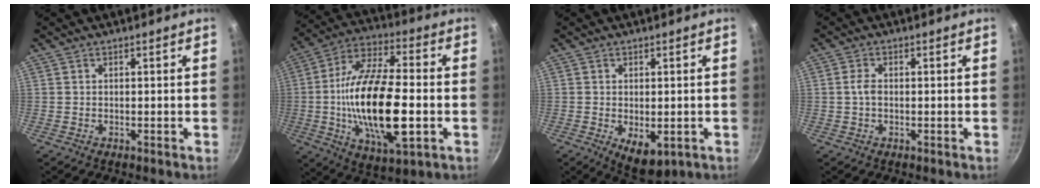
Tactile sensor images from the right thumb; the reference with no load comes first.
{"total": 23.4, "force": [-3.2, 9.5, 21.1], "torque": [-0.391, 0.014, -0.063]}
{"total": 6.6, "force": [-1.5, 3.7, 5.2], "torque": [-0.065, -0.010, -0.010]}
{"total": 2.2, "force": [-0.2, 1.4, 1.7], "torque": [-0.036, 0.008, -0.006]}